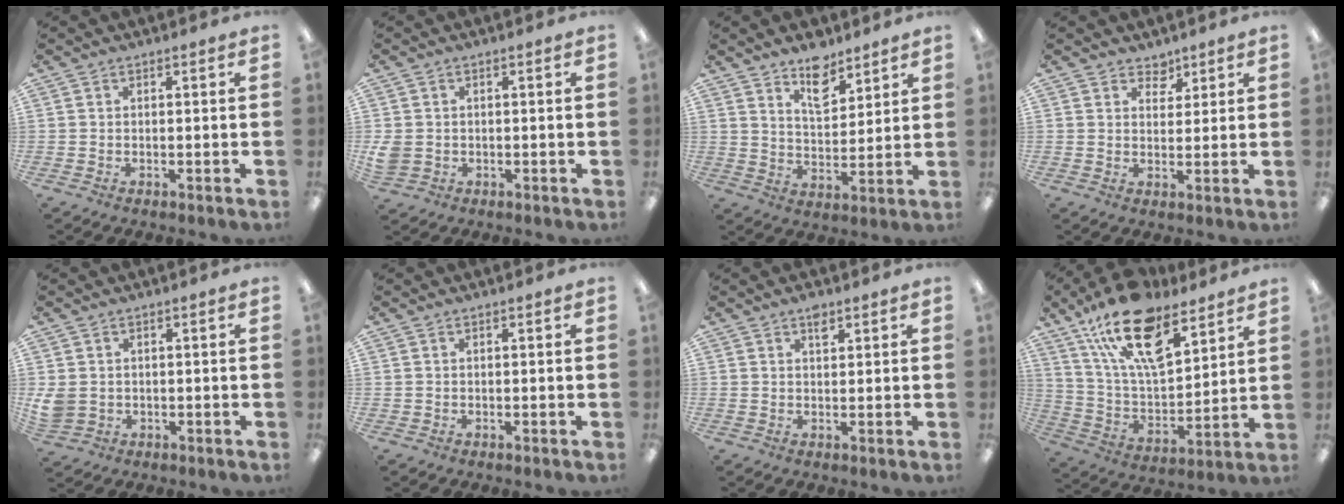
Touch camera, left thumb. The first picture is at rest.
{"total": 3.2, "force": [-0.2, 2.9, 1.3], "torque": [-0.022, -0.001, -0.004]}
{"total": 9.1, "force": [7.0, 4.3, 3.9], "torque": [-0.050, -0.040, 0.123]}
{"total": 3.9, "force": [3.1, 2.3, 0.3], "torque": [0.008, -0.020, 0.054]}
{"total": 3.9, "force": [0.5, 3.5, 1.6], "torque": [-0.046, 0.002, 0.010]}
{"total": 0.5, "force": [0.3, 0.4, 0.0], "torque": [-0.001, 0.004, 0.004]}
{"total": 2.7, "force": [1.8, 1.2, 1.5], "torque": [-0.018, -0.006, 0.029]}
{"total": 21.8, "force": [14.1, 9.4, 13.7], "torque": [-0.240, -0.071, 0.250]}